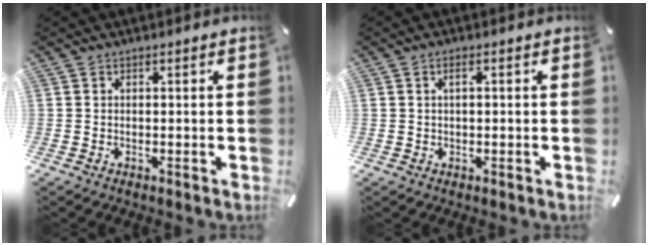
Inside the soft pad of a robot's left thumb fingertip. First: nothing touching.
{"total": 1.4, "force": [0.3, 0.5, 1.3], "torque": [-0.027, 0.002, 0.003]}